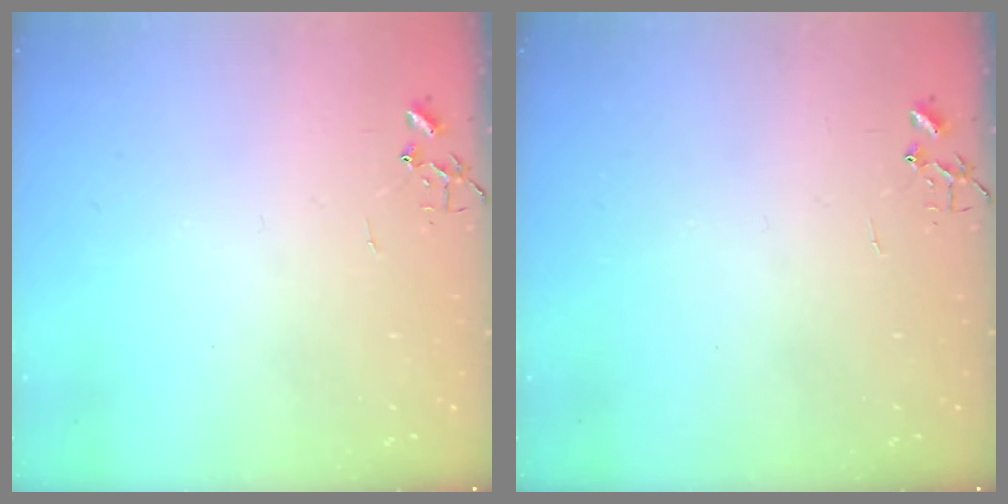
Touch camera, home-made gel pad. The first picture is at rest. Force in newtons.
{"total": 0.0}